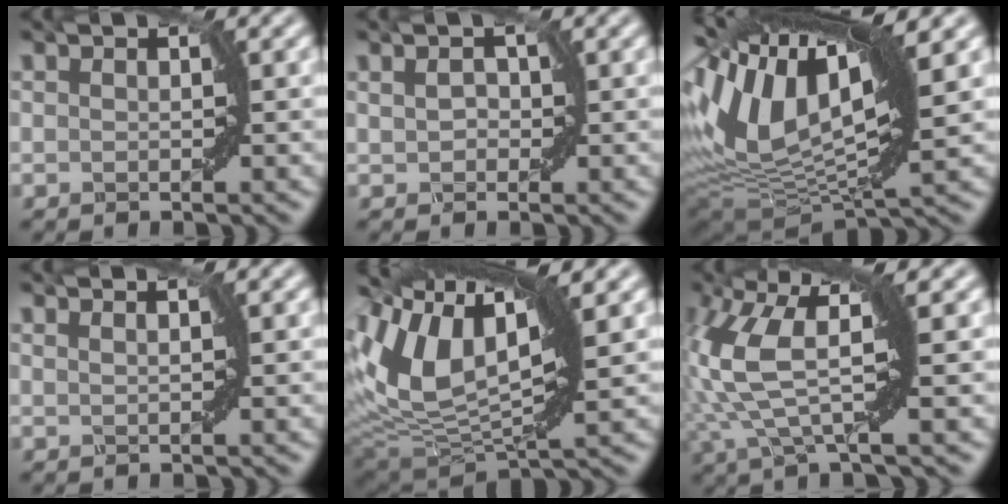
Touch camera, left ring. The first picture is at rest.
{"total": 1.0, "force": [0.2, 0.8, 0.5], "torque": [-0.010, 0.003, 0.004]}
{"total": 14.0, "force": [4.6, 6.5, 11.5], "torque": [-0.239, 0.027, 0.075]}
{"total": 2.2, "force": [1.7, 0.8, 1.2], "torque": [0.004, 0.001, -0.004]}
{"total": 10.9, "force": [4.6, 4.8, 8.6], "torque": [-0.179, 0.016, 0.080]}
{"total": 8.9, "force": [1.7, 2.9, 8.2], "torque": [-0.194, 0.008, 0.028]}